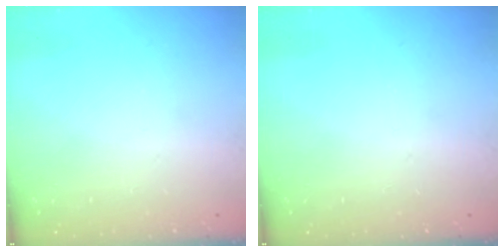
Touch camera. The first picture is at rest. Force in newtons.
{"total": 0.0}